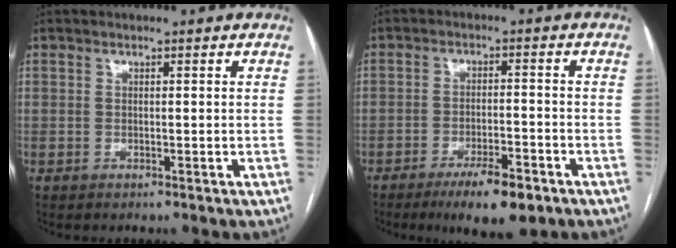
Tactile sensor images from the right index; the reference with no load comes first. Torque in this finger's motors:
{"motor_torque": [0.22, 0.03, 0.05, 0.02]}